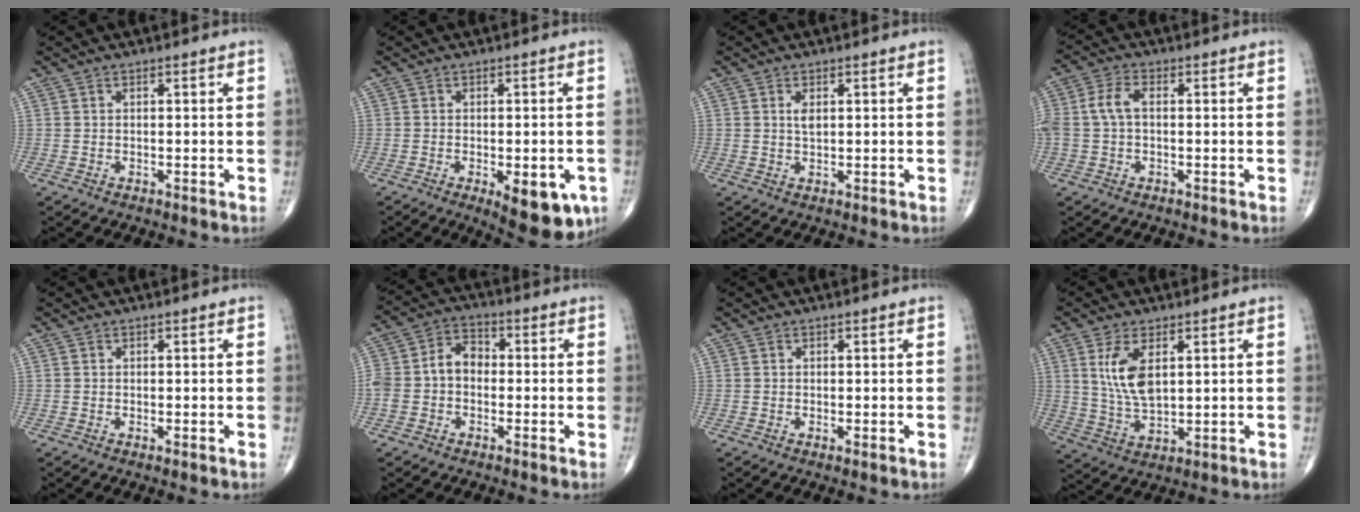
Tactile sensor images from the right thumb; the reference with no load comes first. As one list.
[{"total": 10.6, "force": [-4.1, 4.1, 8.9], "torque": [-0.093, -0.002, -0.044]}, {"total": 1.9, "force": [0.6, 0.9, 1.5], "torque": [-0.029, -0.003, 0.011]}, {"total": 5.7, "force": [0.2, 3.4, 4.6], "torque": [-0.113, 0.021, 0.003]}, {"total": 0.0}, {"total": 7.7, "force": [-0.9, 5.8, 5.0], "torque": [-0.085, 0.034, -0.028]}, {"total": 0.5, "force": [0.0, 0.1, 0.5], "torque": [-0.010, -0.004, -0.001]}, {"total": 8.6, "force": [2.8, 4.1, 7.0], "torque": [-0.137, -0.015, 0.063]}]